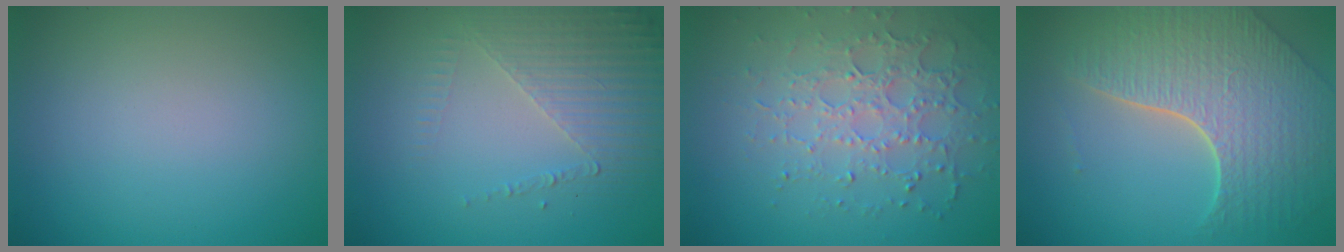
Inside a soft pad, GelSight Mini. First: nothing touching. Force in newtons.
{"total": 5.2, "press": 3.1, "slide": 4.2}
{"total": 4.0, "press": 3.8, "slide": 1.4}
{"total": 7.6, "press": 5.5, "slide": 5.2}